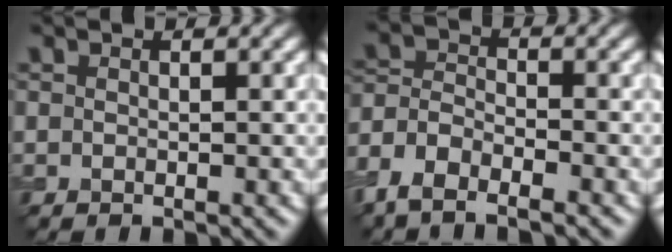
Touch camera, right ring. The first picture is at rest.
{"total": 4.8, "force": [-3.5, 2.1, 2.6], "torque": [-0.053, -0.001, -0.077]}